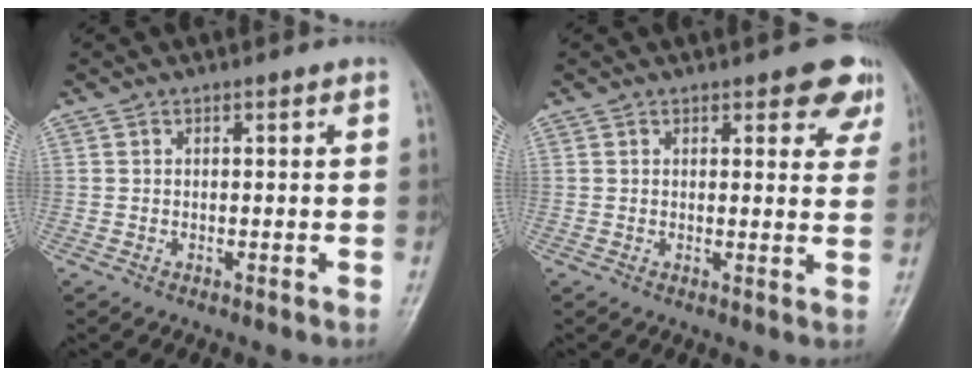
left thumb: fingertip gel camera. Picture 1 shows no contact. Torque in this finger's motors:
{"motor_torque": [0.80, 0.49, 0.44, -0.53, 0.03]}